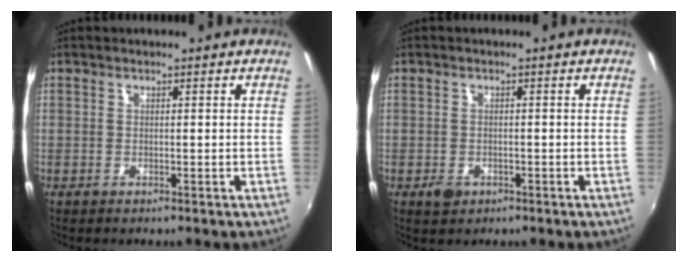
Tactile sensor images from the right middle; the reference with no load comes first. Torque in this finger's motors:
{"motor_torque": [0.47, -0.34, 0.00, 0.02]}